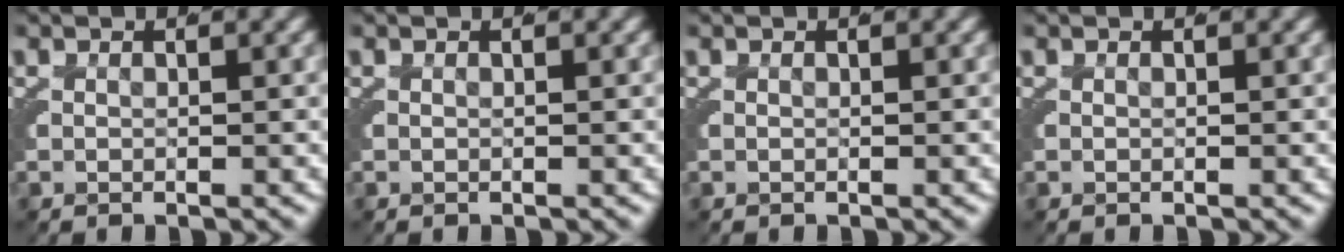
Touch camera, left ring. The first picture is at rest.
{"total": 0.0}
{"total": 0.0}
{"total": 0.0}